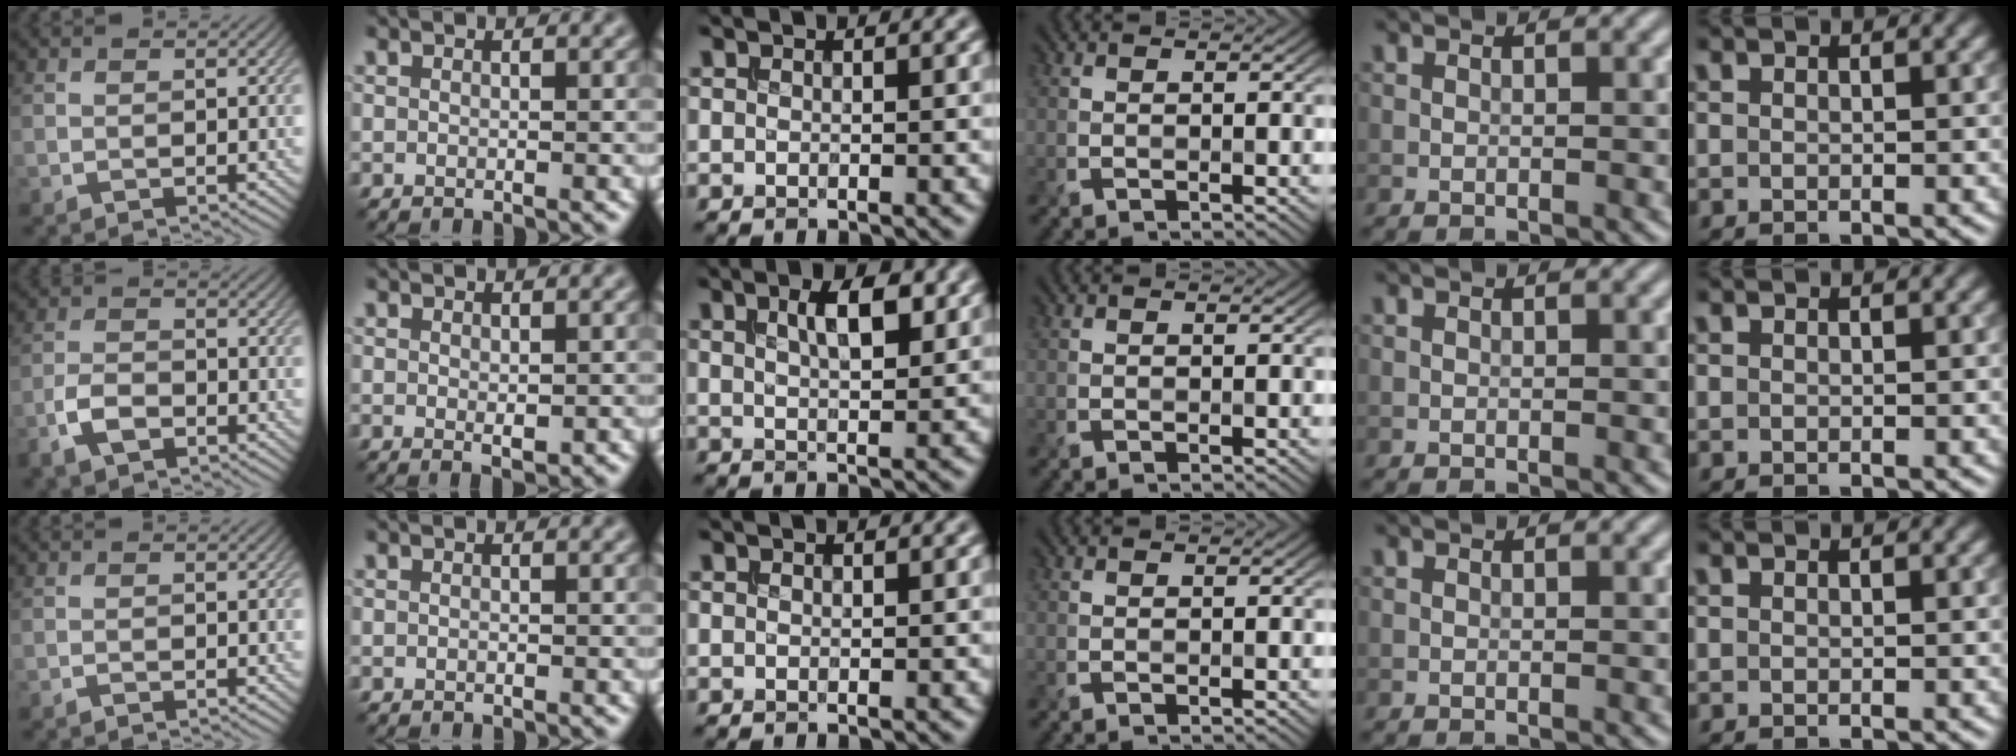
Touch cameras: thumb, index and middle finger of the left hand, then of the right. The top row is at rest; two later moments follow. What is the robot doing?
{"motion": "extract", "object": "file holder"}